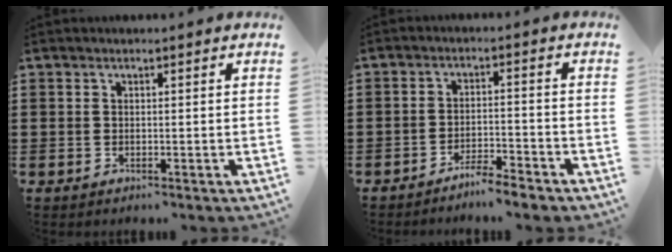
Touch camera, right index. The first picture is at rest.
{"total": 3.9, "force": [-3.8, -0.2, 0.8], "torque": [-0.016, 0.002, -0.078]}